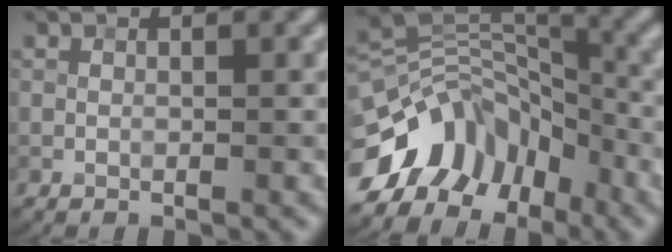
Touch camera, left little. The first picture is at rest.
{"total": 11.5, "force": [-6.2, 7.5, 6.1], "torque": [-0.116, 0.006, -0.113]}